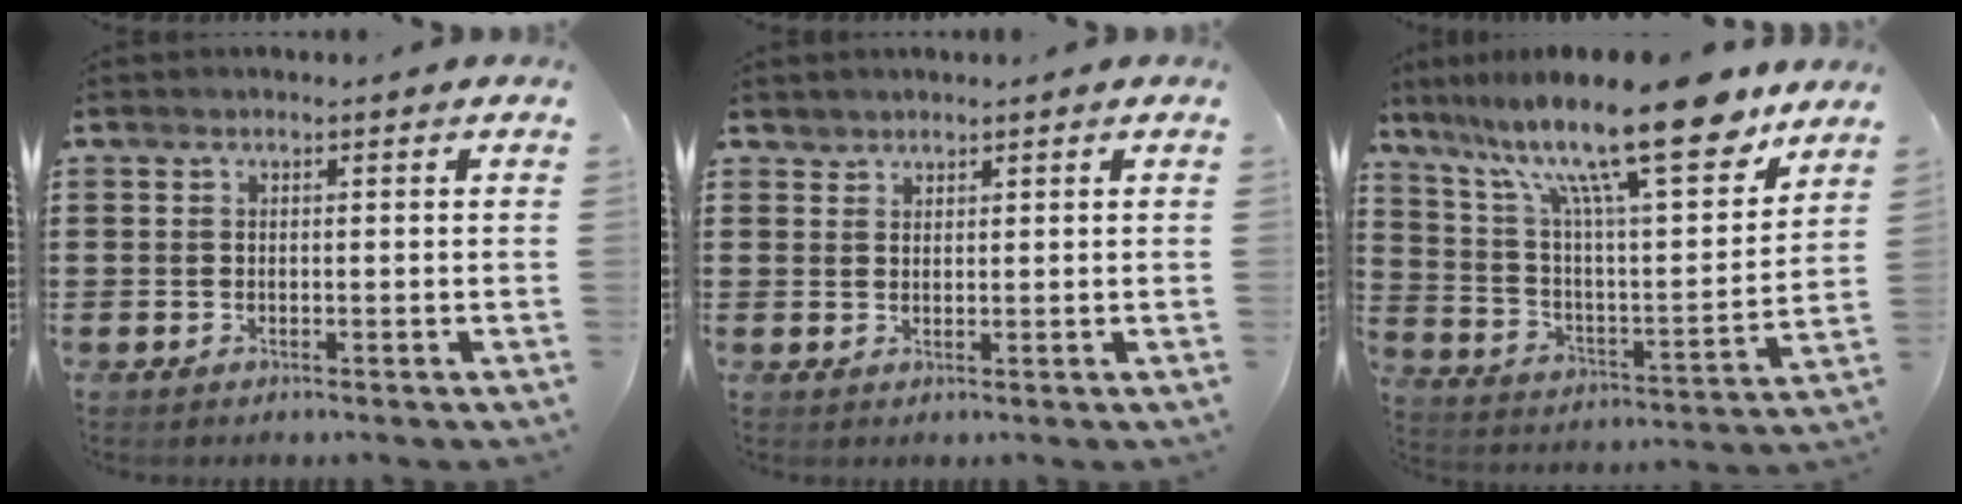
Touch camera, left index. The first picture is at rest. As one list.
[{"total": 1.5, "force": [1.4, 0.6, -0.1], "torque": [-0.002, 0.000, 0.029]}, {"total": 19.6, "force": [14.0, 3.3, 13.3], "torque": [-0.258, -0.072, 0.231]}]